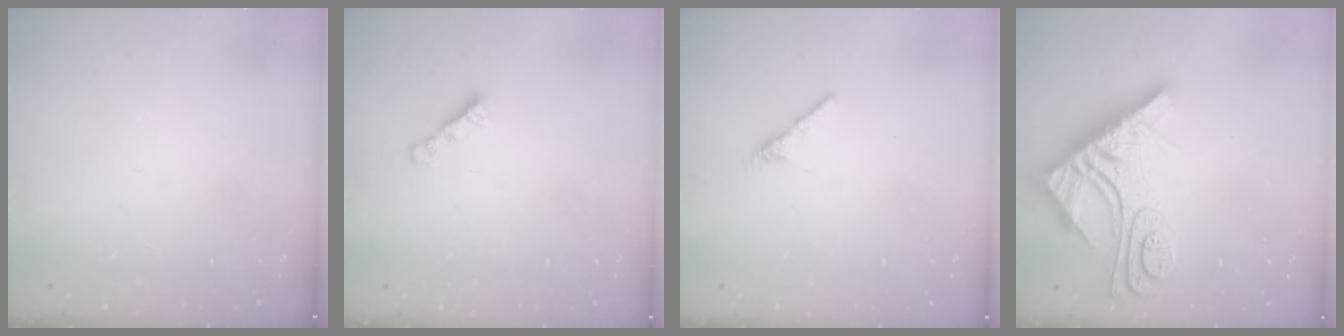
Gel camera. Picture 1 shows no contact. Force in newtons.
{"total": 3.0, "press": 3.0, "slide": 0.1}
{"total": 2.4, "press": 2.3, "slide": 0.8}
{"total": 15.0, "press": 15.0, "slide": 1.4}